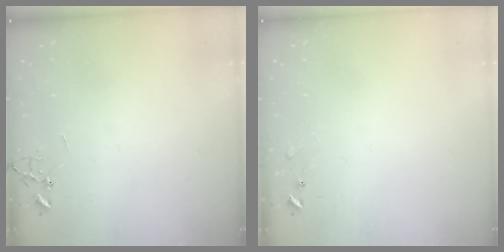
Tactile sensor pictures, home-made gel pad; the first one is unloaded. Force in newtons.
{"total": 5.9, "press": 5.9, "slide": 0.9}